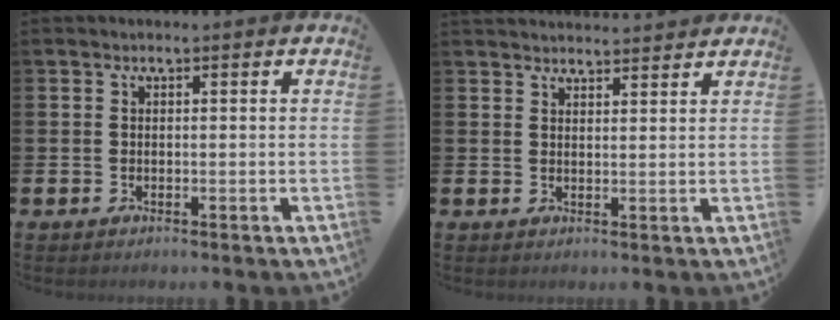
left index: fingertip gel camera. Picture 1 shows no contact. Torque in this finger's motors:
{"motor_torque": [0.76, -1.38, 0.00, -0.01]}